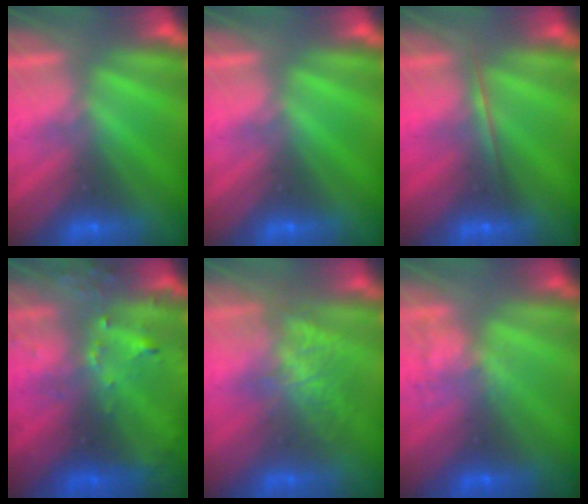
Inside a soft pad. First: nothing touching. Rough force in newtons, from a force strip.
{"total": 0.0}
{"total": 1.7}
{"total": 9.0}
{"total": 4.6}
{"total": 4.2}